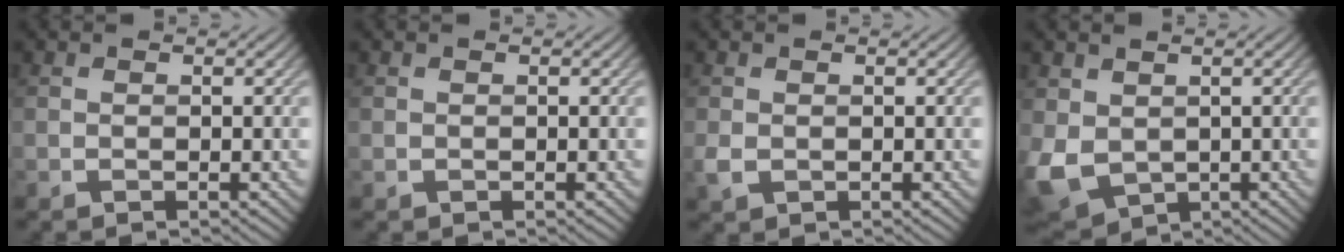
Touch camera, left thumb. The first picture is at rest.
{"total": 0.0}
{"total": 1.5, "force": [-0.1, 1.2, 0.9], "torque": [-0.026, -0.005, -0.001]}
{"total": 7.2, "force": [0.0, 5.6, 4.6], "torque": [-0.146, -0.022, 0.008]}